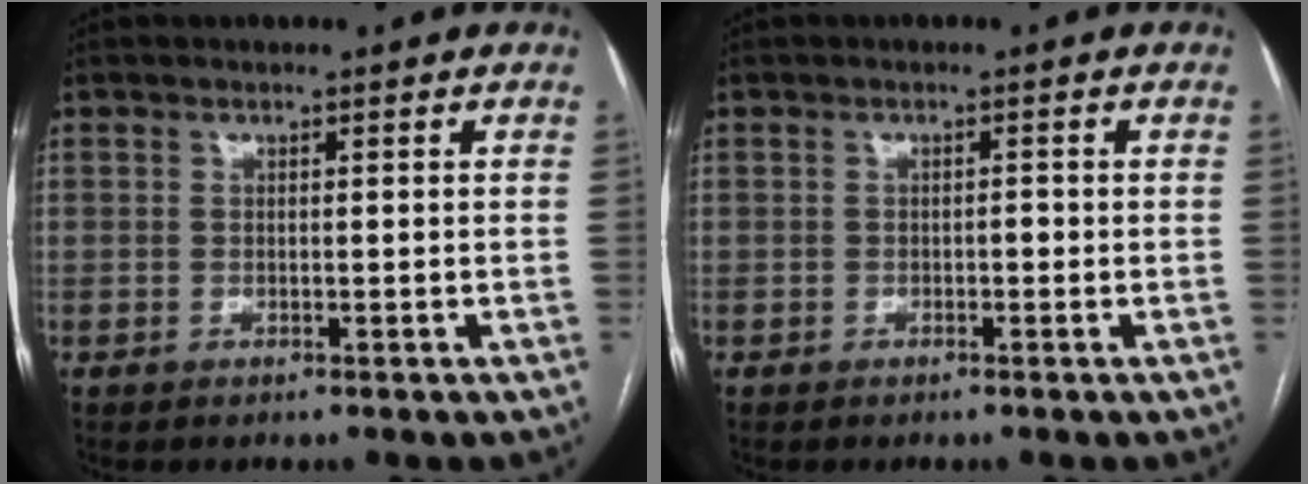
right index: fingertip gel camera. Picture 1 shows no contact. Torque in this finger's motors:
{"motor_torque": [0.10, 0.01, 0.06, 0.02]}